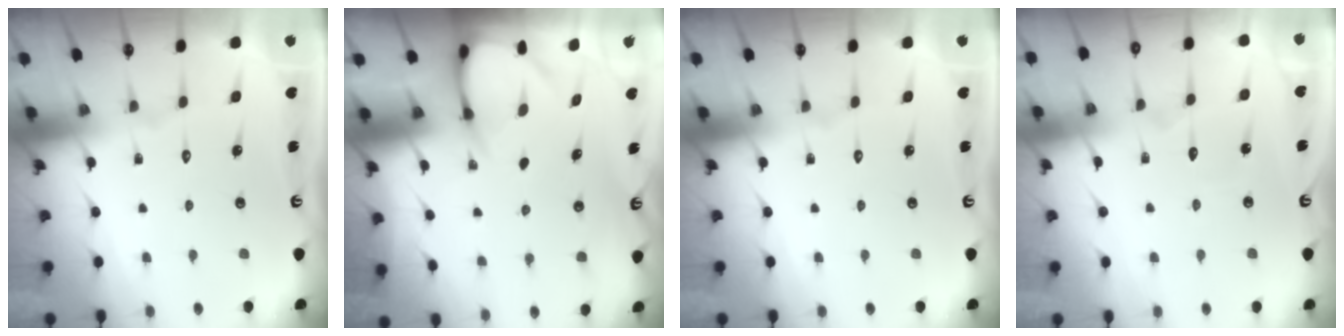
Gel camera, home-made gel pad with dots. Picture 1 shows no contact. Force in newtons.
{"total": 4.2, "press": 4.2, "slide": 0.5}
{"total": 0.0}
{"total": 5.1, "press": 5.1, "slide": 0.4}